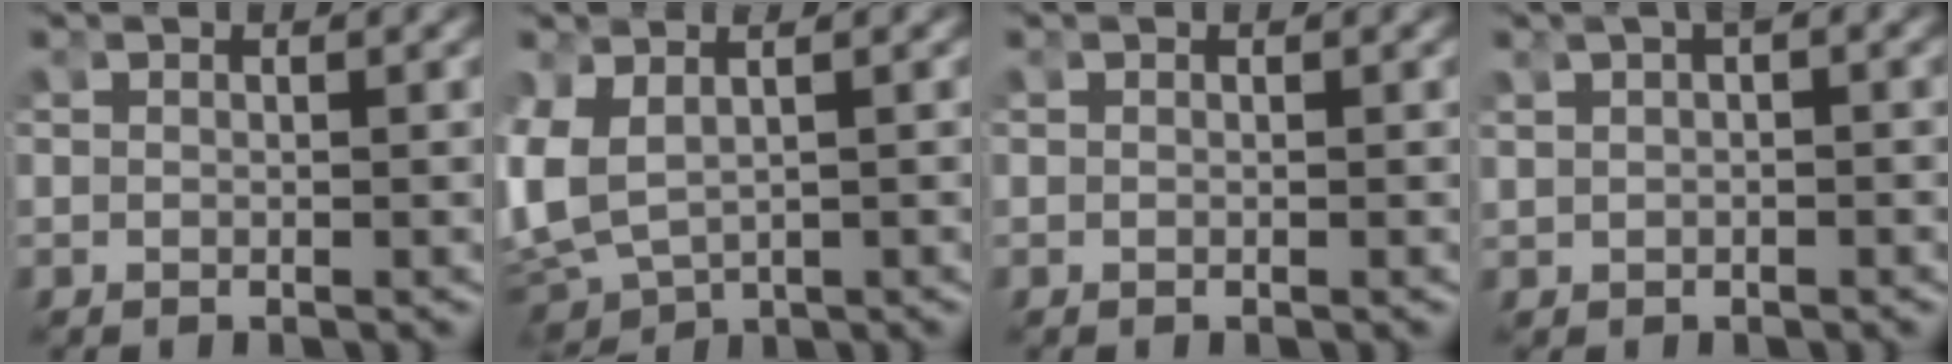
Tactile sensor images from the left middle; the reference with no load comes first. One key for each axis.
{"total": 8.6, "fx": -1.0, "fy": 7.5, "fz": 3.9, "tx": -0.150, "ty": -0.043, "tz": 0.000}
{"total": 0.0}
{"total": 1.8, "fx": 0.5, "fy": 1.0, "fz": 1.4, "tx": -0.020, "ty": 0.011, "tz": 0.007}